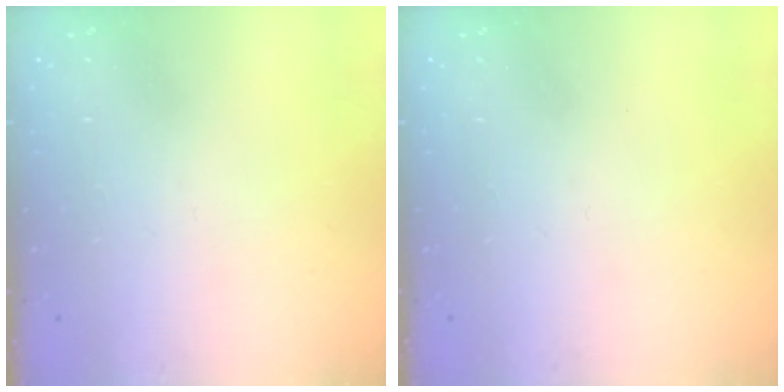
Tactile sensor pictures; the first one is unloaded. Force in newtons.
{"total": 0.0}